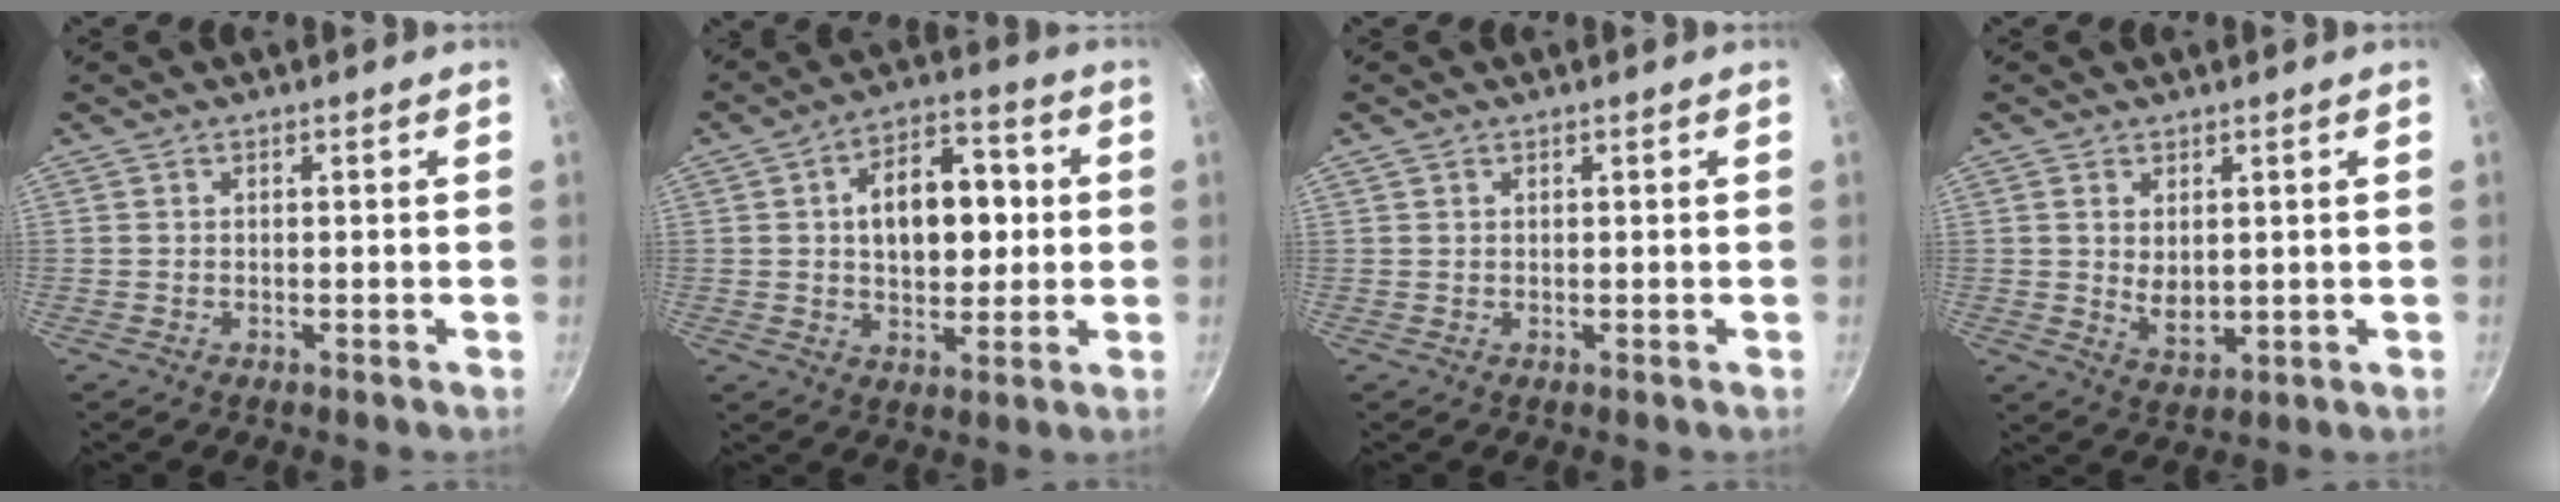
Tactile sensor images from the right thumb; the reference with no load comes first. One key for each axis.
{"total": 13.9, "fx": 1.4, "fy": 8.7, "fz": 10.7, "tx": -0.120, "ty": 0.017, "tz": 0.016}
{"total": 0.7, "fx": 0.4, "fy": 0.5, "fz": 0.2, "tx": -0.005, "ty": 0.001, "tz": 0.008}
{"total": 4.9, "fx": 1.0, "fy": 3.0, "fz": 3.8, "tx": -0.063, "ty": -0.015, "tz": 0.026}